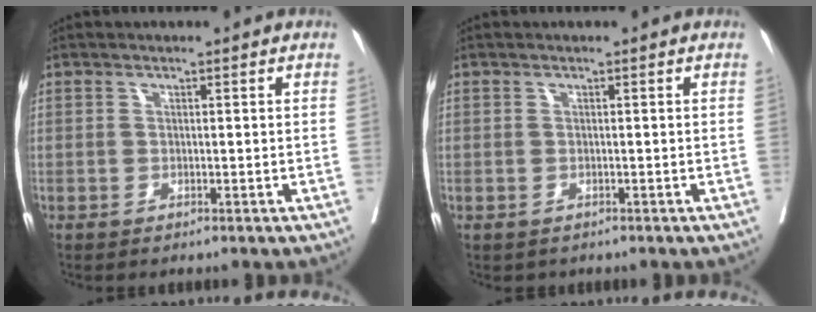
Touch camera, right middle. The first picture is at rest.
{"total": 0.5, "force": [-0.3, 0.4, 0.1], "torque": [-0.008, 0.002, -0.001]}